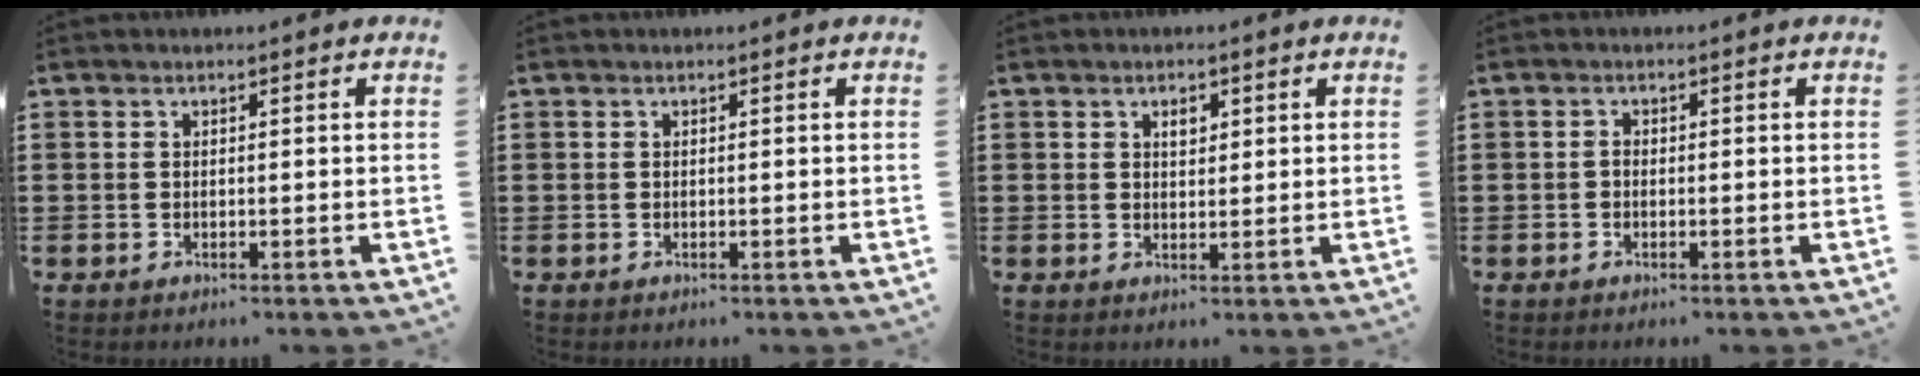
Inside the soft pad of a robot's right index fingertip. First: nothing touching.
{"total": 0.0}
{"total": 2.0, "force": [0.9, 1.1, 1.4], "torque": [-0.021, 0.002, 0.014]}
{"total": 0.9, "force": [-0.4, 0.5, 0.6], "torque": [-0.013, -0.001, -0.007]}